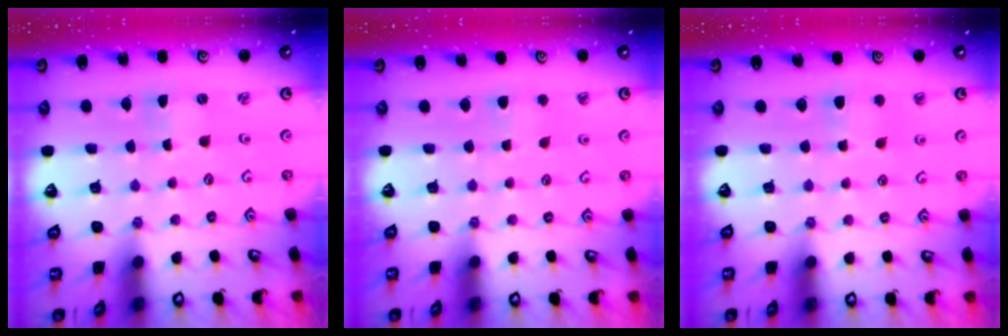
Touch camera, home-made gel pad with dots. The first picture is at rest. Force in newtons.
{"total": 3.6, "press": 3.5, "slide": 0.5}
{"total": 4.3, "press": 4.3, "slide": 0.6}